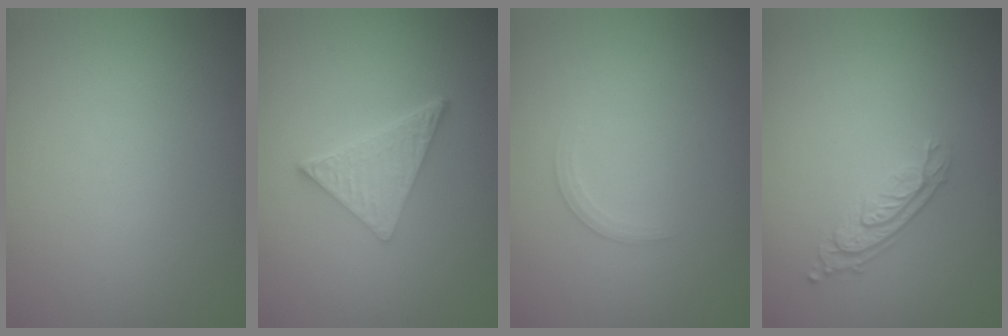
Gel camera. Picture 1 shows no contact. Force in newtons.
{"total": 4.9, "press": 3.5, "slide": 3.4}
{"total": 1.0, "press": 1.0, "slide": 0.0}
{"total": 3.0, "press": 2.2, "slide": 2.0}